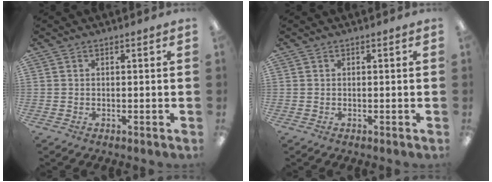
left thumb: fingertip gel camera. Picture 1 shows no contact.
{"total": 0.0}